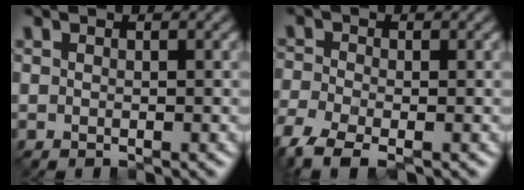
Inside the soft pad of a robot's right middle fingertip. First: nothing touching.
{"total": 5.0, "force": [-3.3, 2.1, 3.1], "torque": [-0.077, -0.013, -0.078]}